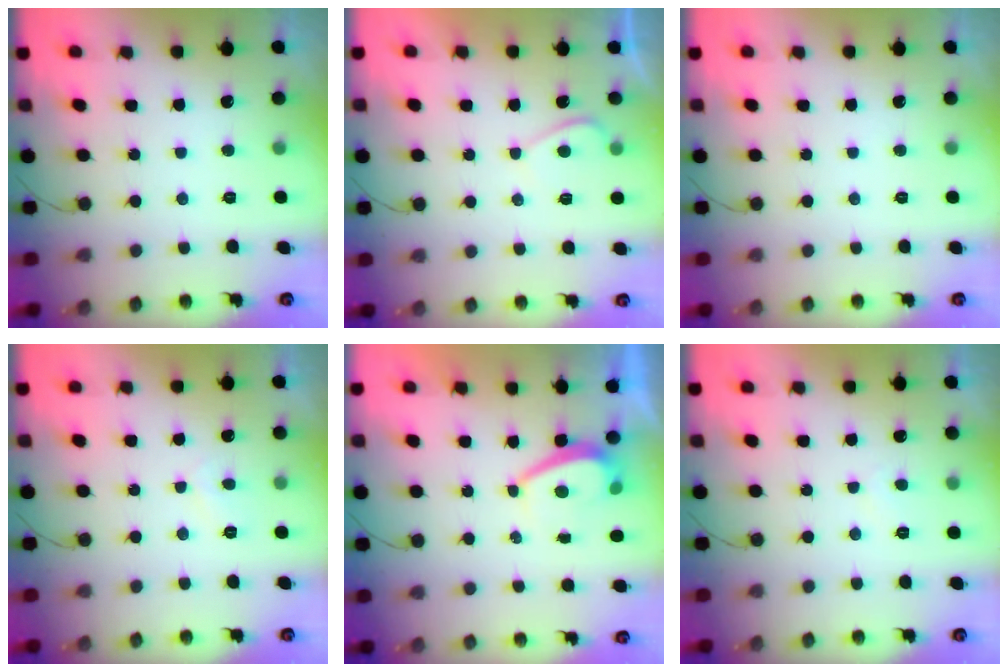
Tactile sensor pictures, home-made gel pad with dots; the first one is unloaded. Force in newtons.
{"total": 0.5, "press": 0.2, "slide": 0.5}
{"total": 0.0}
{"total": 2.0, "press": 1.9, "slide": 0.4}
{"total": 1.7, "press": 1.6, "slide": 0.6}
{"total": 2.5, "press": 2.4, "slide": 0.5}